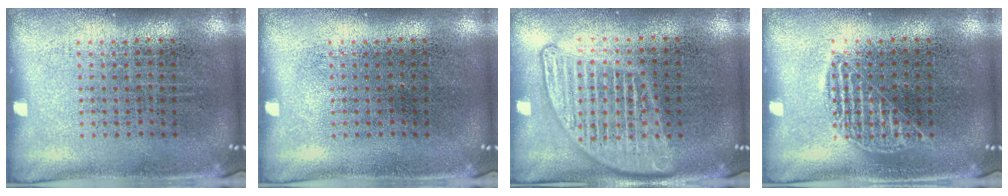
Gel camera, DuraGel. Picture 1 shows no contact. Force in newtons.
{"total": 0.0}
{"total": 2.1, "press": 2.1, "slide": 0.2}
{"total": 1.2, "press": 1.2, "slide": 0.2}